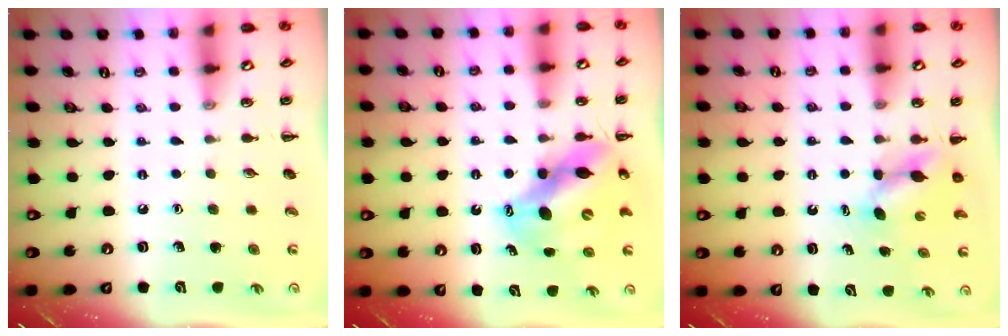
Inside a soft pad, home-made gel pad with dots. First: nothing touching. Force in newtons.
{"total": 12.6, "press": 12.1, "slide": 3.4}
{"total": 4.2, "press": 4.2, "slide": 0.5}